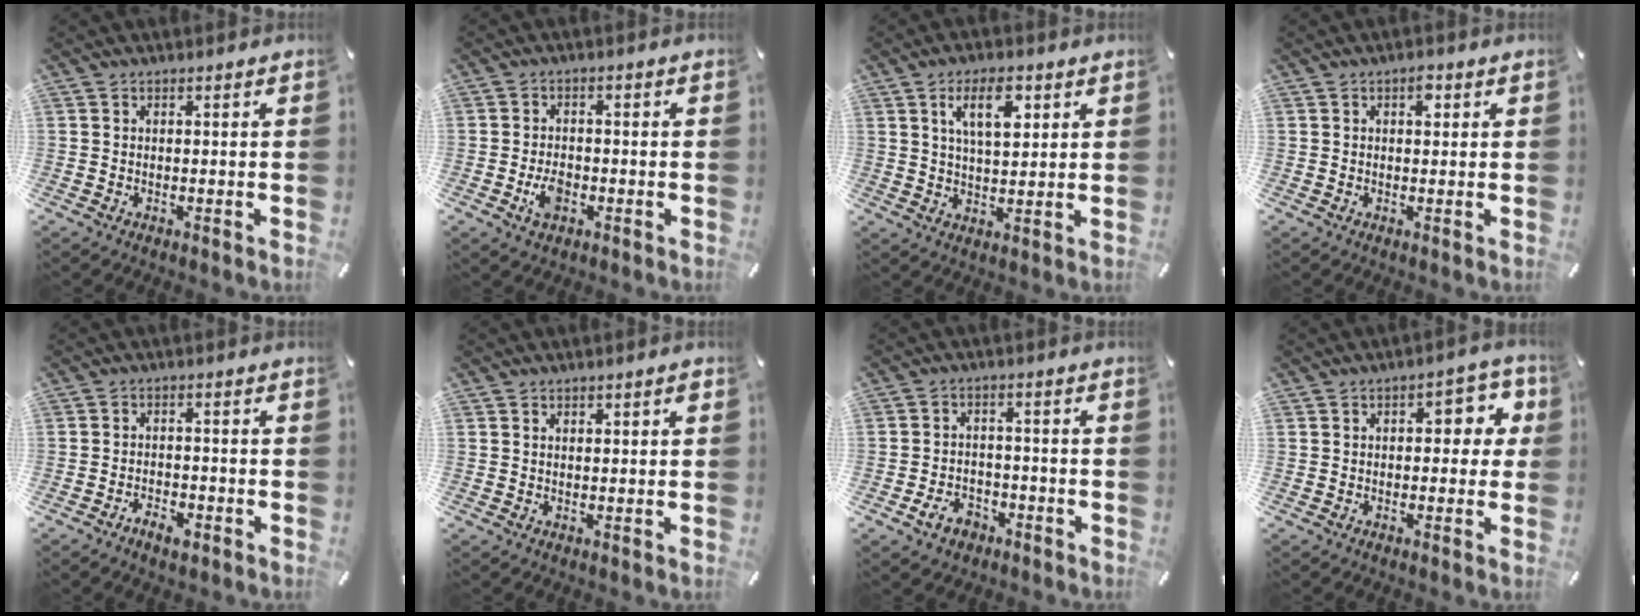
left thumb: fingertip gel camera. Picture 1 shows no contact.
{"total": 4.7, "force": [-1.7, 3.0, 3.2], "torque": [-0.073, 0.003, -0.034]}
{"total": 9.2, "force": [4.1, 4.2, 7.1], "torque": [-0.118, -0.004, 0.067]}
{"total": 2.5, "force": [0.9, 1.4, 1.9], "torque": [-0.023, 0.001, 0.010]}
{"total": 3.8, "force": [-2.5, 1.9, 2.2], "torque": [-0.040, 0.009, -0.047]}
{"total": 1.3, "force": [0.6, 0.5, 1.0], "torque": [-0.019, 0.002, 0.010]}
{"total": 6.2, "force": [-3.2, 4.5, 2.7], "torque": [-0.059, 0.016, -0.059]}
{"total": 7.9, "force": [1.2, 4.5, 6.4], "torque": [-0.074, 0.000, 0.010]}